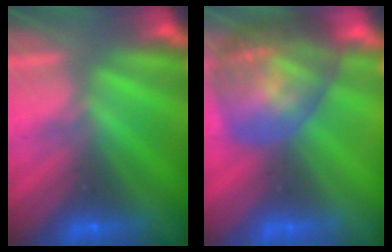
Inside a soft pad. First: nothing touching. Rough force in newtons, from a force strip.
{"total": 7.9}